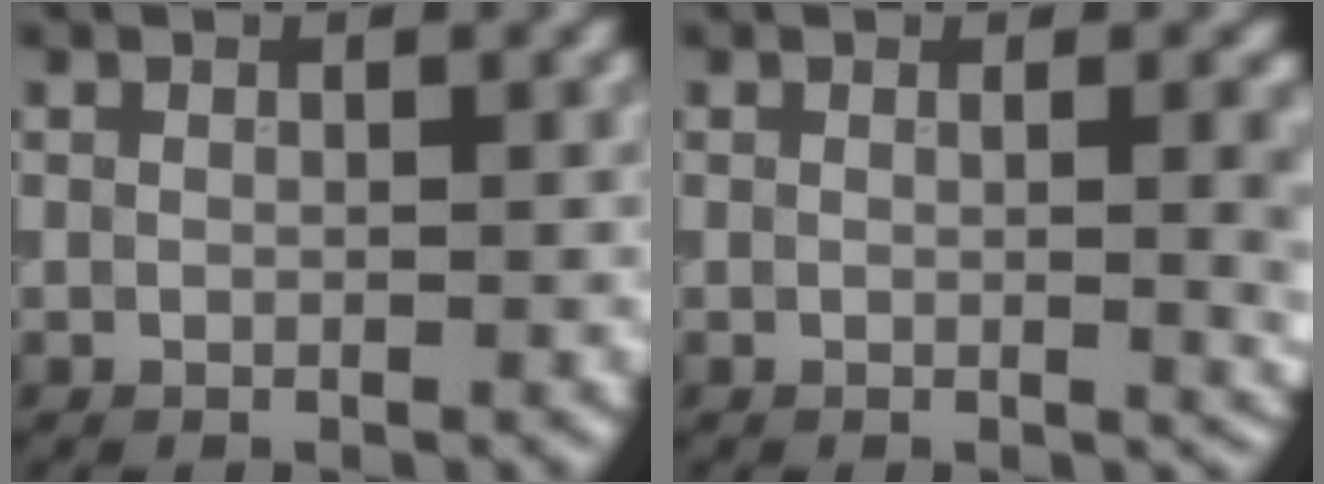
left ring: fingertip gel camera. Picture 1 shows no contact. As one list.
[{"total": 3.8, "force": [0.2, 1.3, 3.6], "torque": [-0.029, 0.000, 0.004]}]